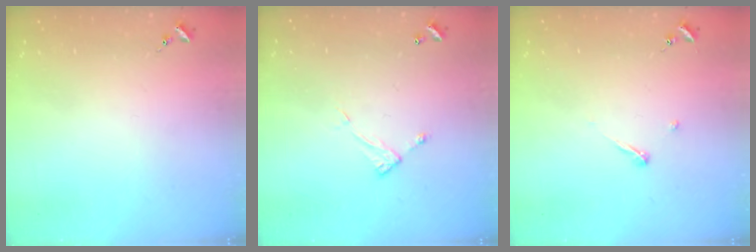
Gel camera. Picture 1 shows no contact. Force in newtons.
{"total": 5.0, "press": 5.0, "slide": 0.4}
{"total": 3.6, "press": 3.6, "slide": 0.4}